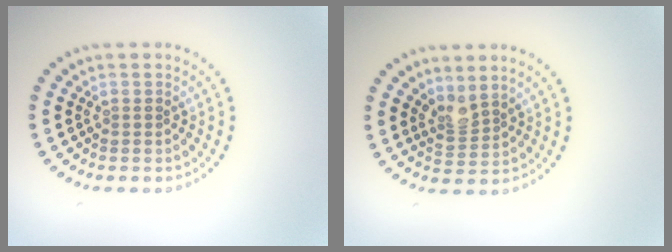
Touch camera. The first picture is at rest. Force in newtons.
{"total": 2.1, "press": 1.5, "slide": 1.5}